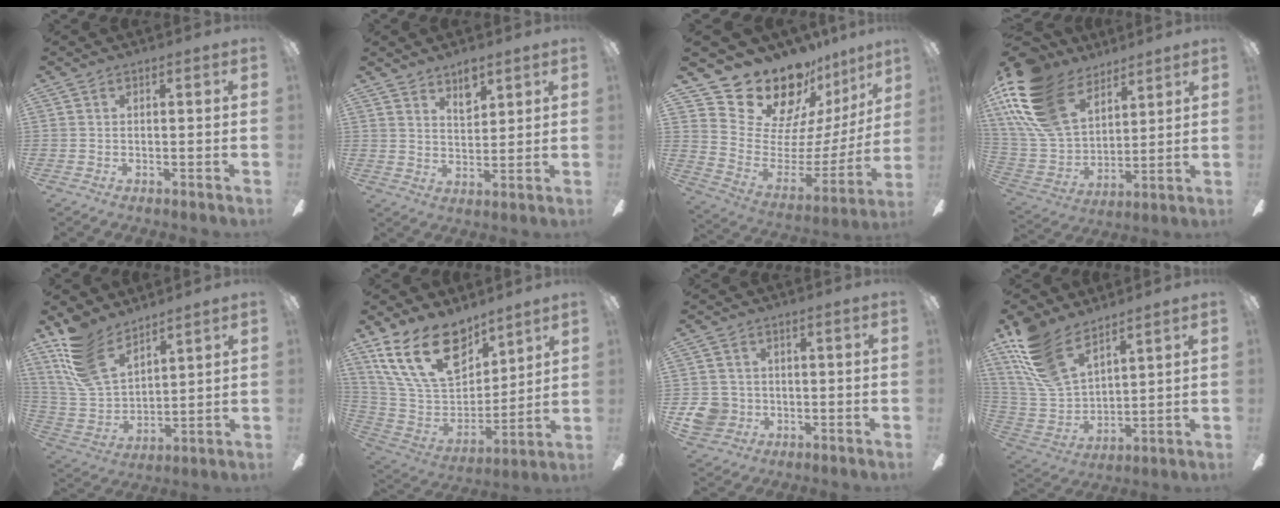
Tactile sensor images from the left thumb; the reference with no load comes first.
{"total": 5.7, "force": [4.6, 2.6, 2.2], "torque": [-0.020, -0.025, 0.081]}
{"total": 21.1, "force": [18.1, 9.1, 5.9], "torque": [-0.098, -0.155, 0.335]}
{"total": 21.1, "force": [12.3, 12.9, 11.3], "torque": [-0.263, -0.049, 0.231]}
{"total": 15.2, "force": [10.2, 7.9, 8.1], "torque": [-0.198, -0.034, 0.199]}
{"total": 23.0, "force": [13.3, 12.9, 13.6], "torque": [-0.264, -0.067, 0.243]}
{"total": 7.1, "force": [-1.1, 6.6, 2.2], "torque": [-0.057, 0.009, -0.020]}
{"total": 16.5, "force": [11.5, 8.0, 8.7], "torque": [-0.215, -0.044, 0.220]}